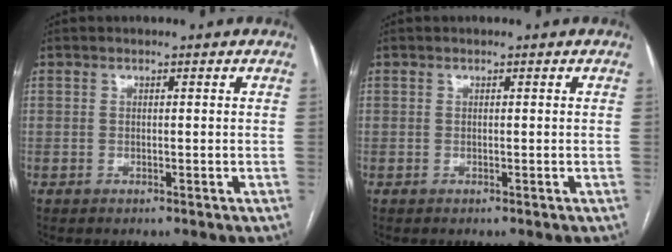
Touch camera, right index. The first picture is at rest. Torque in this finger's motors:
{"motor_torque": [0.50, 0.38, -0.01, 0.00]}